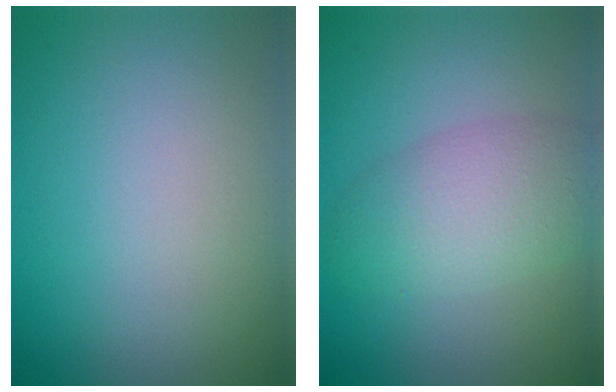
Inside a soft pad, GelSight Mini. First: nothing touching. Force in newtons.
{"total": 4.6, "press": 4.6, "slide": 0.2}